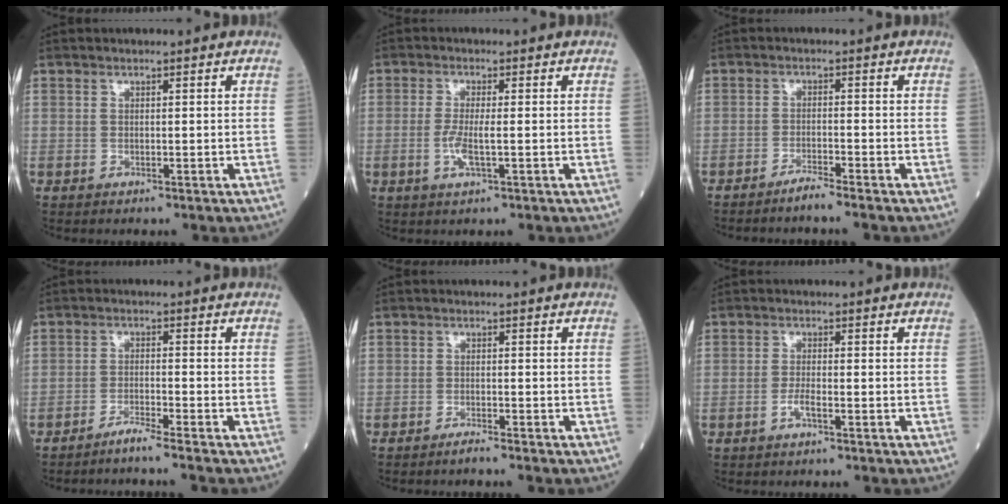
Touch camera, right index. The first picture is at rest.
{"total": 3.5, "force": [-0.8, 0.4, 3.4], "torque": [-0.078, -0.007, -0.015]}
{"total": 2.6, "force": [-2.3, -0.7, 0.9], "torque": [-0.021, -0.005, -0.047]}
{"total": 3.4, "force": [-2.9, -1.2, 1.2], "torque": [-0.028, -0.010, -0.059]}
{"total": 1.5, "force": [-1.4, -0.3, 0.5], "torque": [-0.013, -0.001, -0.028]}
{"total": 1.8, "force": [-1.0, 0.1, 1.5], "torque": [-0.033, -0.001, -0.022]}